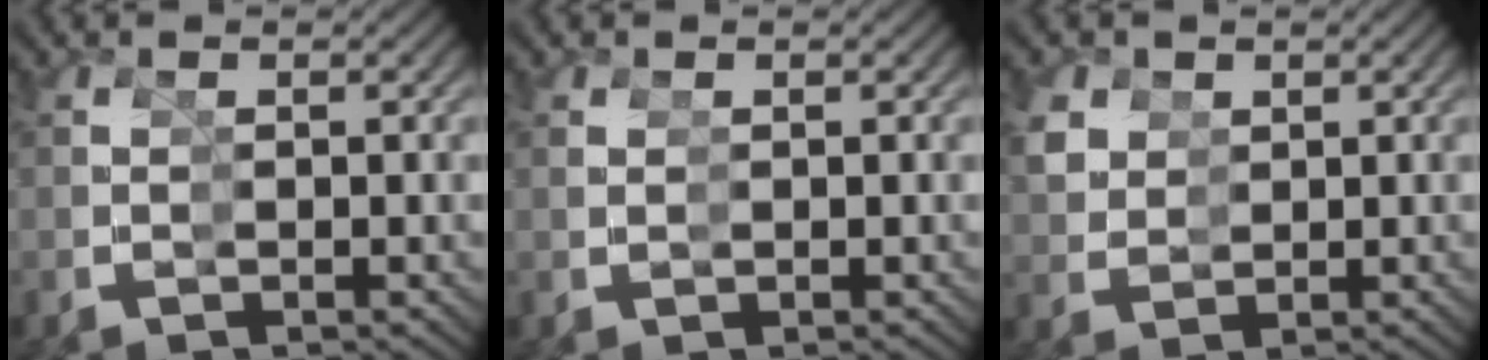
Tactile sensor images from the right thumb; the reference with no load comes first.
{"total": 0.7, "force": [0.7, -0.2, -0.2], "torque": [0.009, 0.004, 0.010]}
{"total": 3.0, "force": [2.3, 1.9, -0.5], "torque": [-0.010, -0.006, 0.046]}